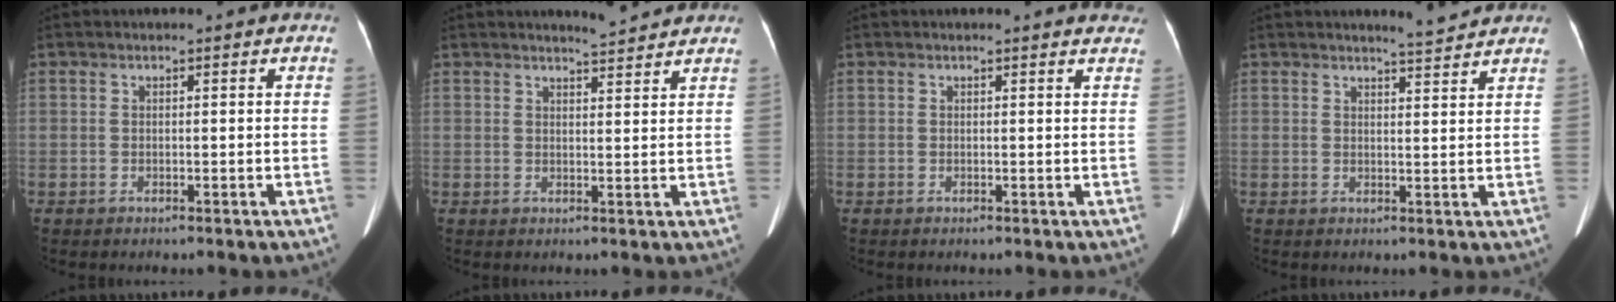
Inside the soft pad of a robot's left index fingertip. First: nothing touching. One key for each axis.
{"total": 3.2, "fx": 3.2, "fy": -0.2, "fz": 0.5, "tx": -0.015, "ty": -0.003, "tz": 0.046}
{"total": 2.8, "fx": 2.8, "fy": 0.4, "fz": 0.6, "tx": -0.010, "ty": -0.010, "tz": 0.009}
{"total": 3.0, "fx": 2.9, "fy": -0.4, "fz": 0.5, "tx": -0.016, "ty": -0.010, "tz": 0.043}